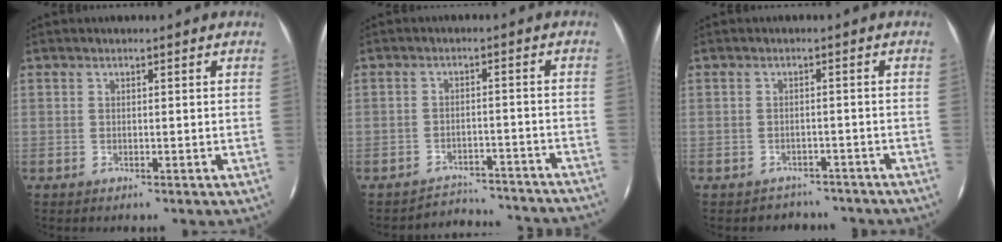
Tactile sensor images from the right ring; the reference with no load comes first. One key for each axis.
{"total": 14.7, "fx": -14.0, "fy": 3.3, "fz": 2.9, "tx": -0.059, "ty": 0.023, "tz": -0.173}
{"total": 5.9, "fx": -5.0, "fy": 3.0, "fz": 0.7, "tx": -0.011, "ty": 0.016, "tz": -0.060}